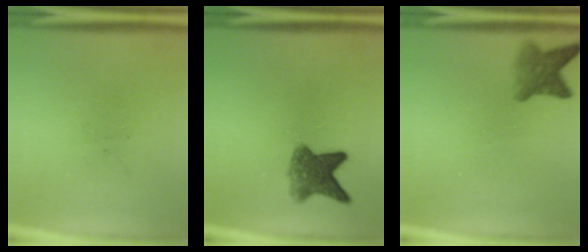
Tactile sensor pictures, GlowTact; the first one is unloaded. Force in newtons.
{"total": 6.0}
{"total": 4.3}